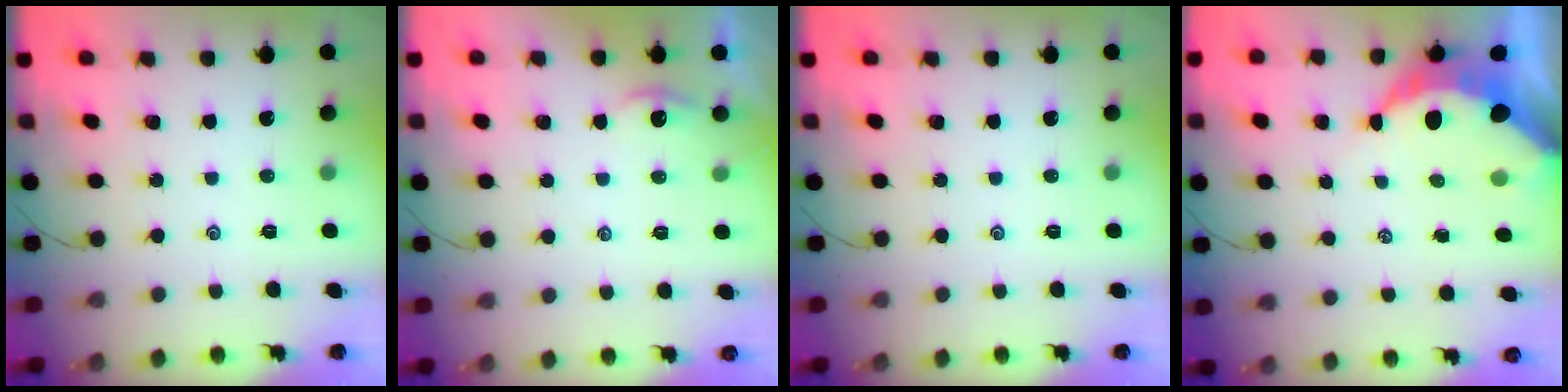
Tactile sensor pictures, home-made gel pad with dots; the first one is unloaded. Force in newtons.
{"total": 2.0, "press": 2.0, "slide": 0.1}
{"total": 0.0}
{"total": 9.6, "press": 9.5, "slide": 0.8}